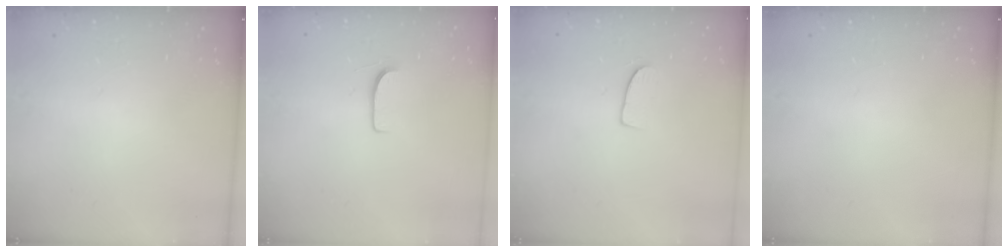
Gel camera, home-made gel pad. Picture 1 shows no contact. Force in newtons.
{"total": 5.8, "press": 5.8, "slide": 0.4}
{"total": 7.0, "press": 7.0, "slide": 0.4}
{"total": 0.0}